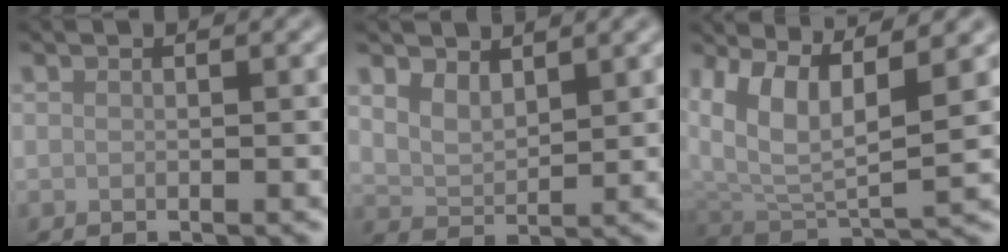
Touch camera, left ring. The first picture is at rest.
{"total": 2.5, "force": [1.7, 1.2, 1.4], "torque": [-0.030, -0.004, 0.036]}
{"total": 7.3, "force": [3.7, 2.9, 5.6], "torque": [-0.118, -0.004, 0.073]}